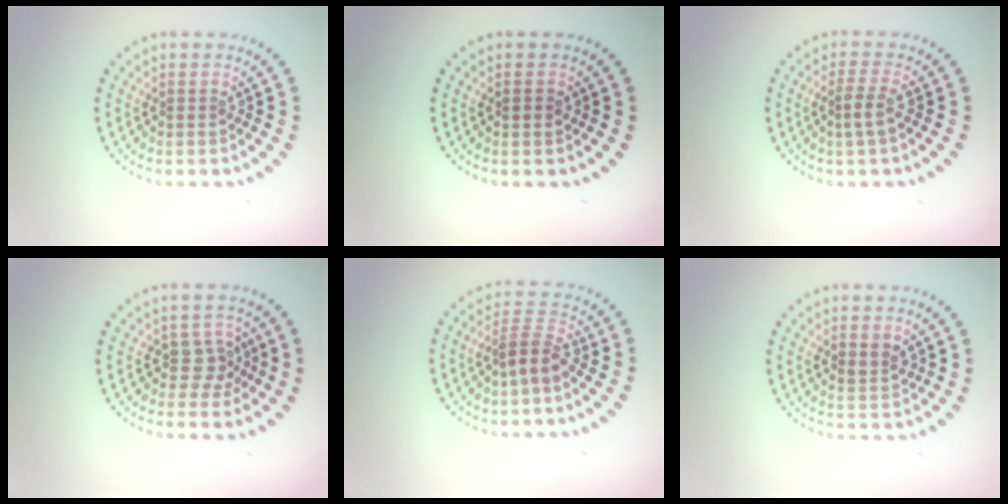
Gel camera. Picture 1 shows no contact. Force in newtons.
{"total": 0.8, "press": 0.8, "slide": 0.3}
{"total": 1.9, "press": 1.5, "slide": 1.2}
{"total": 1.8, "press": 1.4, "slide": 1.2}
{"total": 3.0, "press": 2.8, "slide": 1.1}
{"total": 1.5, "press": 1.4, "slide": 0.6}